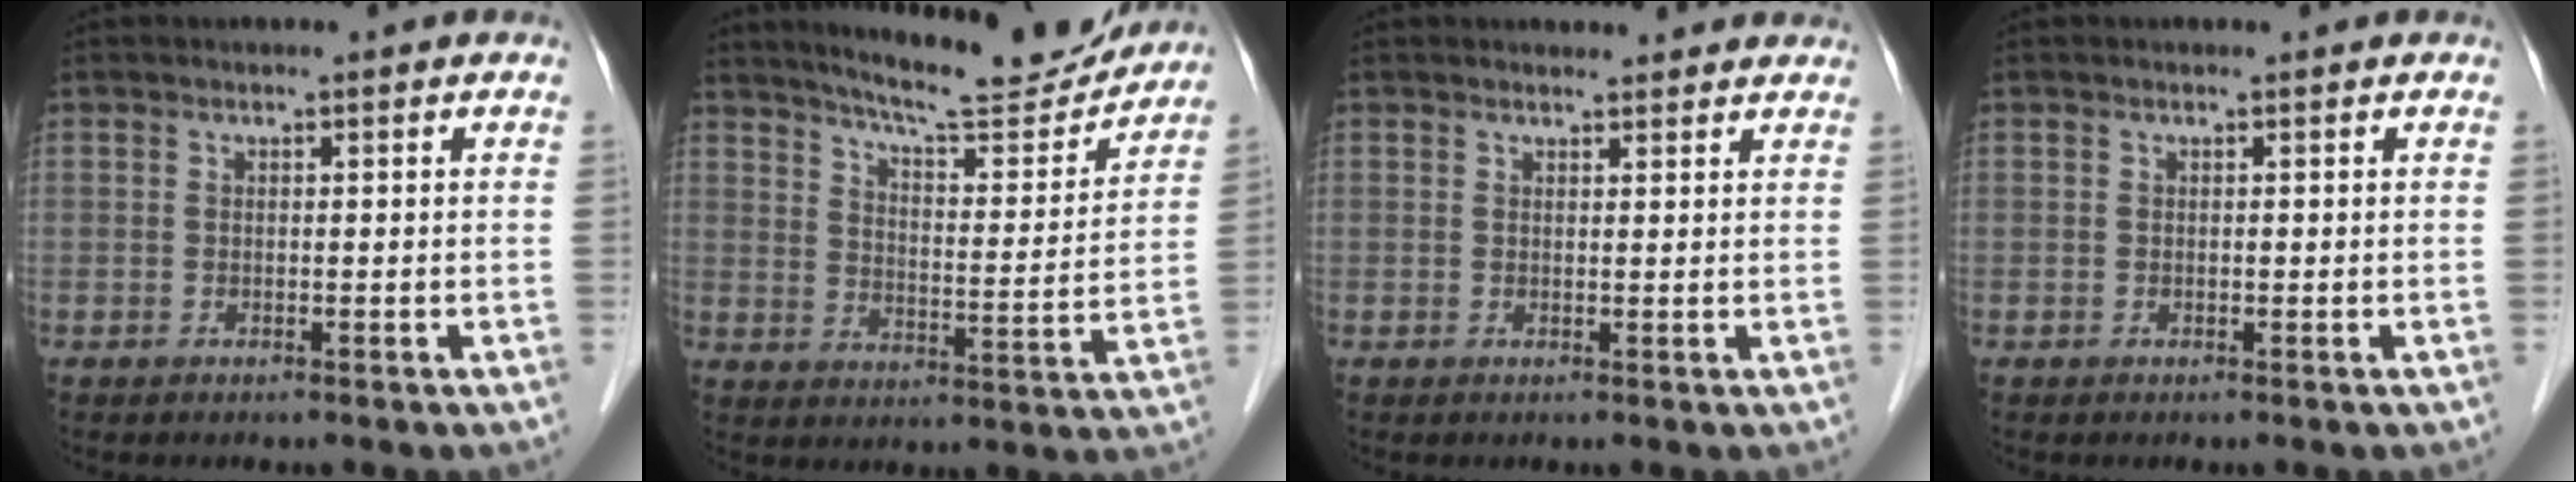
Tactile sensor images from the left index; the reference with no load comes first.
{"total": 15.7, "force": [14.6, 1.6, 5.4], "torque": [-0.084, -0.021, 0.202]}
{"total": 4.3, "force": [4.0, 1.3, 0.7], "torque": [-0.007, 0.011, 0.041]}
{"total": 0.0}